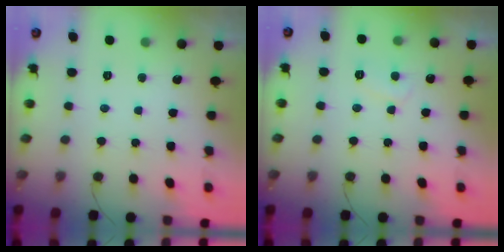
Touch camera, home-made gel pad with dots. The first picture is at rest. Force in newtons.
{"total": 4.4, "press": 4.3, "slide": 0.4}